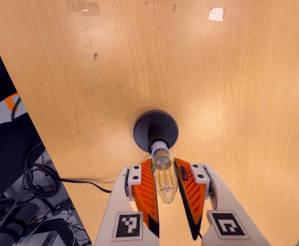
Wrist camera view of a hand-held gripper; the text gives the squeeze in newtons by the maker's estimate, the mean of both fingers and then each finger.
{"total": 14.2, "left": 14.4, "right": 13.9}